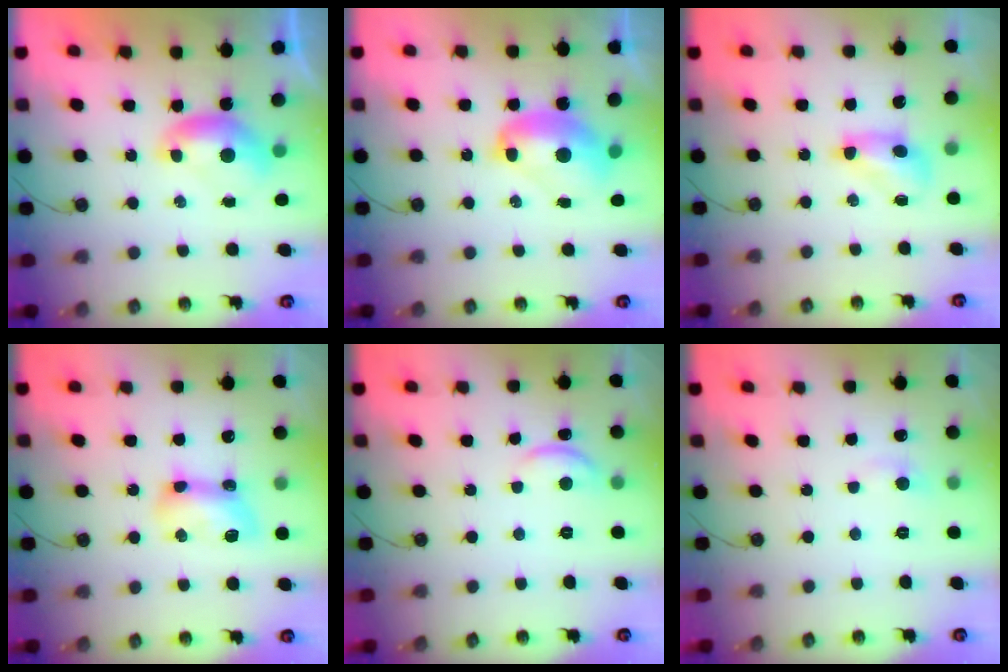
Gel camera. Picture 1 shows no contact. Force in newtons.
{"total": 4.4, "press": 4.4, "slide": 0.4}
{"total": 3.3, "press": 3.3, "slide": 0.6}
{"total": 8.8, "press": 8.8, "slide": 0.4}
{"total": 2.2, "press": 2.2, "slide": 0.3}
{"total": 1.1, "press": 0.8, "slide": 0.8}